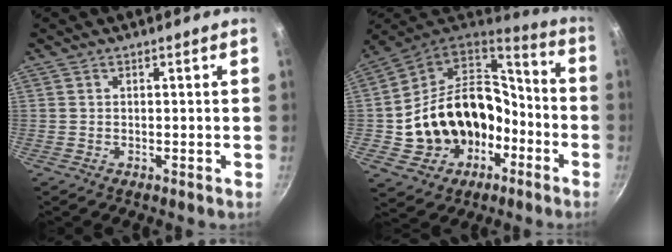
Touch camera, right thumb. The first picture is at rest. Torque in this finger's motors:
{"motor_torque": [0.12, 1.13, 1.26, -1.48, 0.47]}